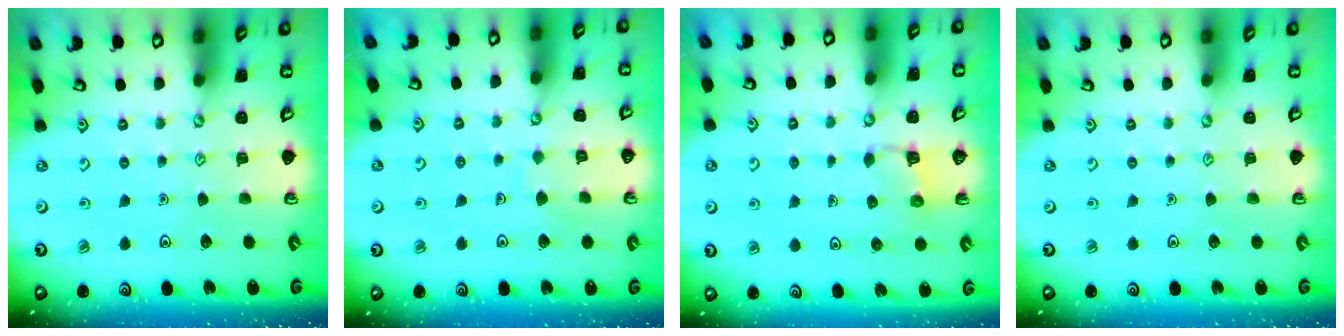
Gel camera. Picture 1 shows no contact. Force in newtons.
{"total": 6.1, "press": 6.1, "slide": 0.2}
{"total": 3.4, "press": 3.3, "slide": 0.6}
{"total": 0.0}